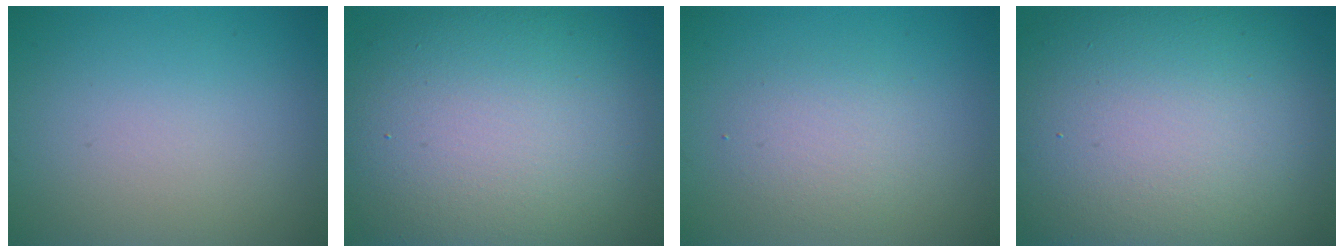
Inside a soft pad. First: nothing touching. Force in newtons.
{"total": 14.2, "press": 14.2, "slide": 0.7}
{"total": 2.5, "press": 2.5, "slide": 0.1}
{"total": 18.0, "press": 18.0, "slide": 1.2}